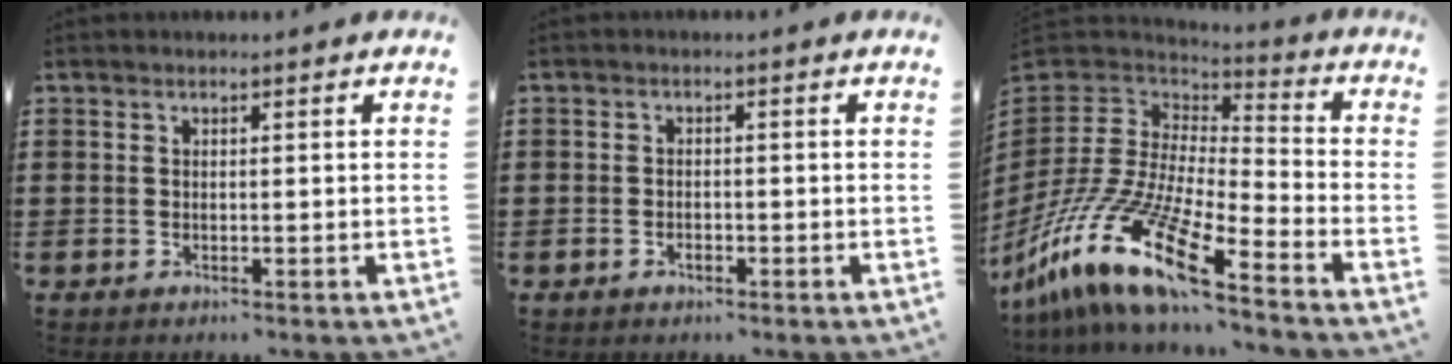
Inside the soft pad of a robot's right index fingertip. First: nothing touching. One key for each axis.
{"total": 1.4, "fx": -0.7, "fy": 0.7, "fz": 0.9, "tx": -0.018, "ty": -0.001, "tz": -0.014}
{"total": 16.8, "fx": -11.8, "fy": 3.7, "fz": 11.4, "tx": -0.261, "ty": 0.011, "tz": -0.227}